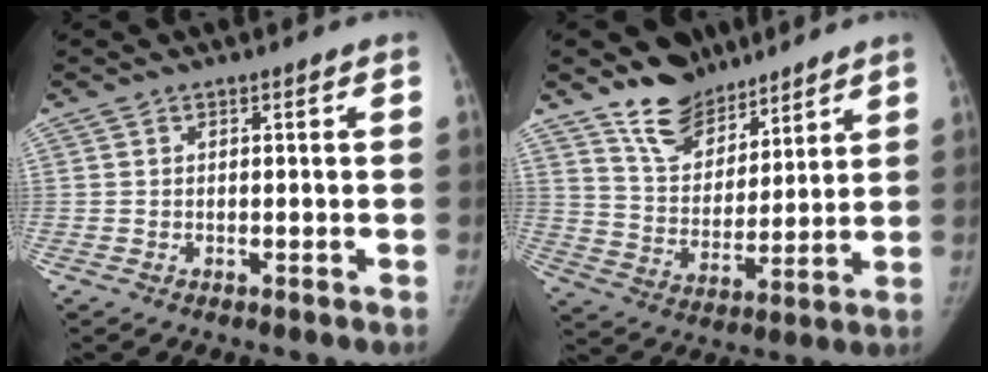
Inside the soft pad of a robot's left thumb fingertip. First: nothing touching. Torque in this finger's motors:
{"motor_torque": [0.85, -0.54, 1.38, -1.18, 0.22]}